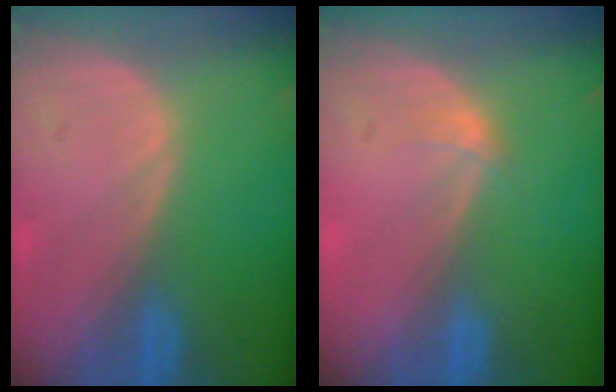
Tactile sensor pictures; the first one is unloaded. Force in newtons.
{"total": 1.0, "press": 1.0, "slide": 0.1}